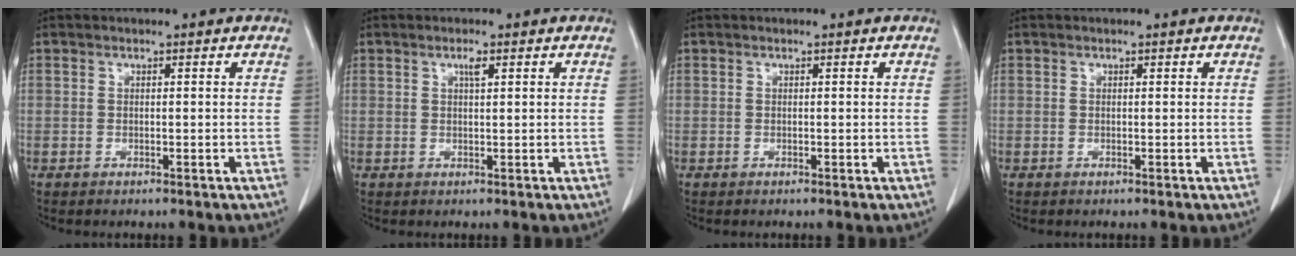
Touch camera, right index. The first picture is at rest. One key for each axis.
{"total": 1.4, "fx": 0.7, "fy": 0.2, "fz": 1.2, "tx": -0.022, "ty": -0.001, "tz": 0.012}
{"total": 0.0}
{"total": 0.0}